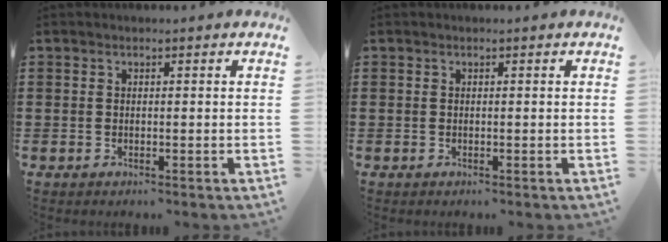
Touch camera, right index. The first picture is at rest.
{"total": 0.0}